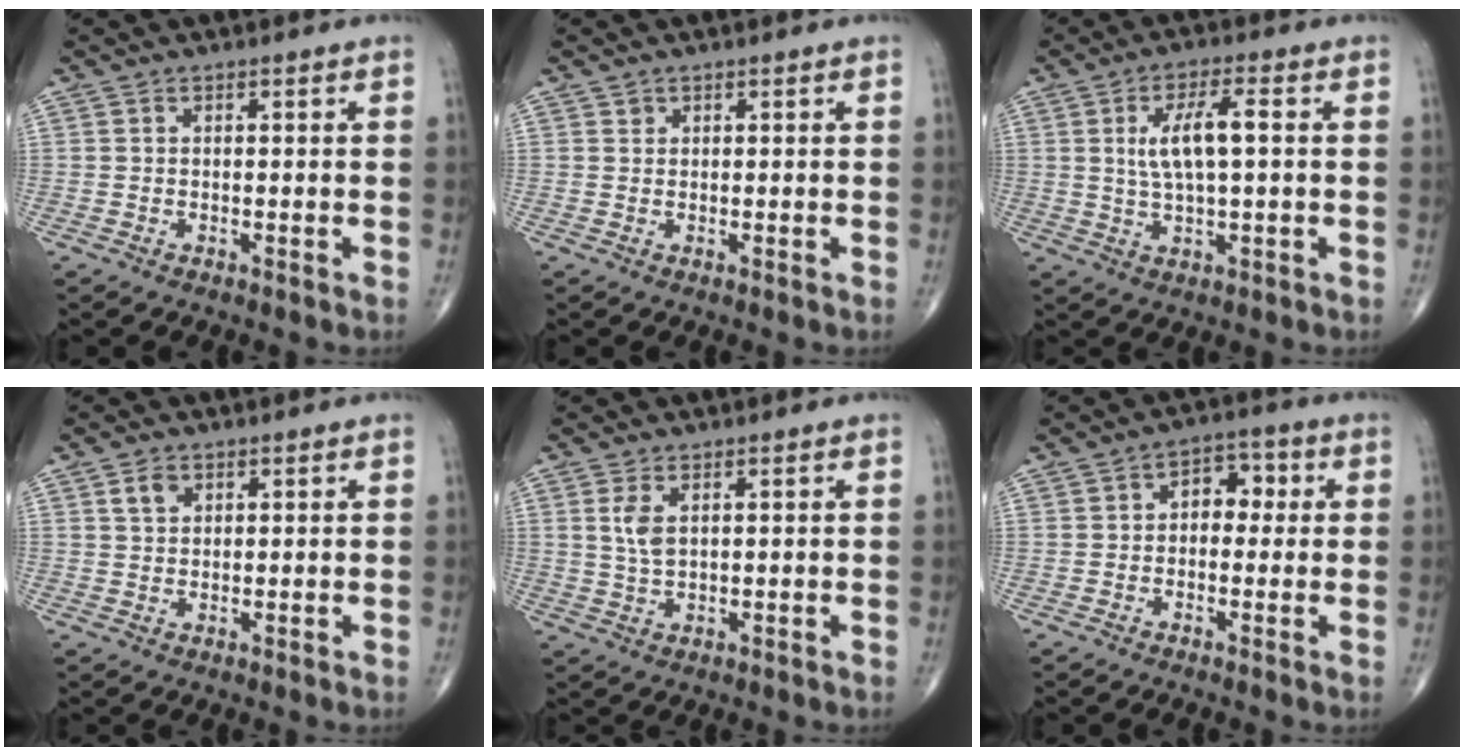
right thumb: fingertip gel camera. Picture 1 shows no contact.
{"total": 0.7, "force": [0.4, 0.6, 0.1], "torque": [0.007, -0.001, 0.005]}
{"total": 8.3, "force": [1.2, 2.5, 7.8], "torque": [-0.150, 0.004, 0.022]}
{"total": 2.8, "force": [1.4, 1.9, 1.5], "torque": [-0.021, -0.003, 0.026]}
{"total": 3.7, "force": [1.2, 1.8, 3.1], "torque": [-0.063, -0.004, 0.030]}
{"total": 5.7, "force": [0.6, 4.0, 4.0], "torque": [-0.023, 0.019, -0.001]}